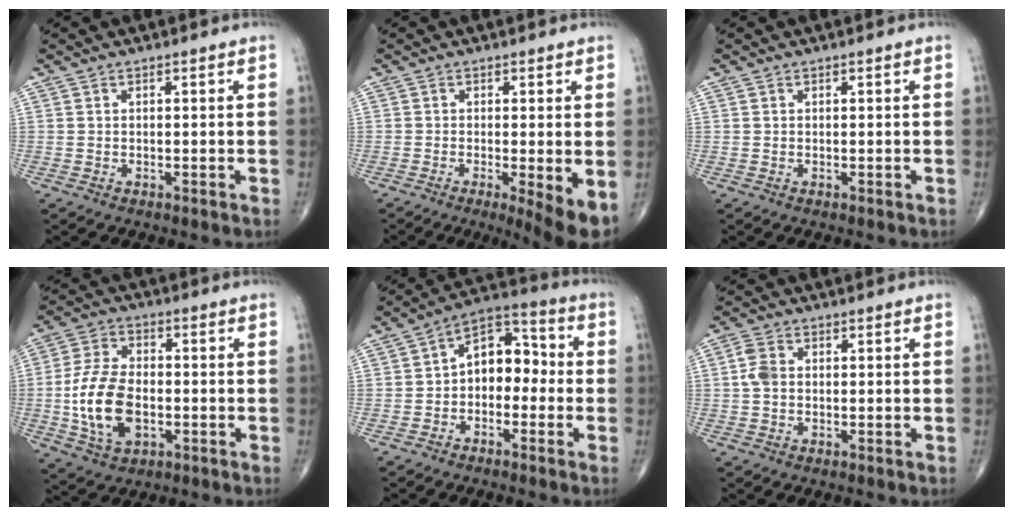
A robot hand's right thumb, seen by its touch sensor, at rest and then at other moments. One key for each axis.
{"total": 6.9, "fx": -2.0, "fy": 1.4, "fz": 6.5, "tx": -0.099, "ty": -0.021, "tz": -0.033}
{"total": 0.0}
{"total": 13.4, "fx": -2.3, "fy": 8.0, "fz": 10.5, "tx": -0.199, "ty": 0.009, "tz": -0.040}
{"total": 9.8, "fx": -1.2, "fy": 6.7, "fz": 7.0, "tx": -0.071, "ty": 0.044, "tz": -0.041}
{"total": 3.3, "fx": 0.1, "fy": 2.3, "fz": 2.4, "tx": -0.053, "ty": 0.007, "tz": -0.004}